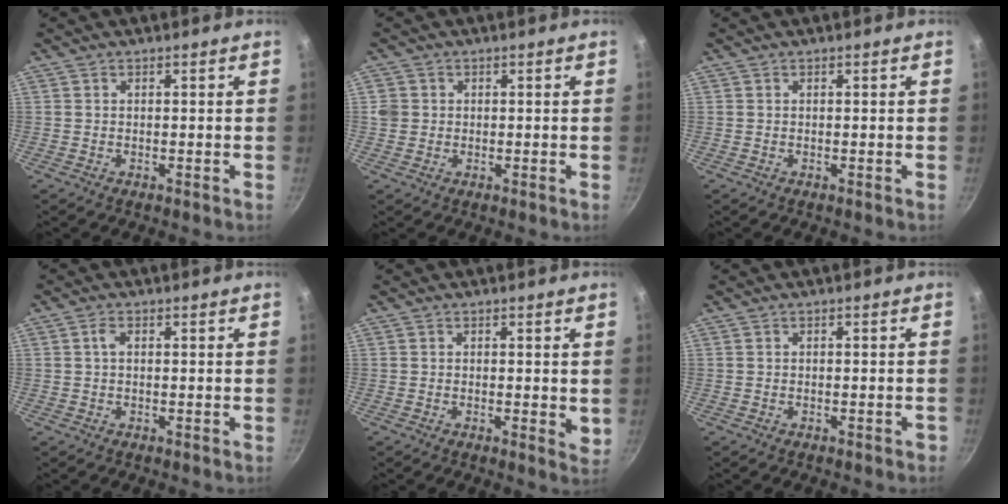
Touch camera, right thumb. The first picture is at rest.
{"total": 2.5, "force": [0.1, 2.4, 0.8], "torque": [-0.005, 0.006, -0.001]}
{"total": 0.0}
{"total": 1.6, "force": [0.2, 0.8, 1.3], "torque": [-0.028, 0.006, 0.004]}
{"total": 2.6, "force": [0.2, 1.1, 2.3], "torque": [-0.029, -0.007, 0.000]}
{"total": 0.7, "force": [-0.5, 0.3, 0.4], "torque": [-0.001, 0.012, -0.001]}